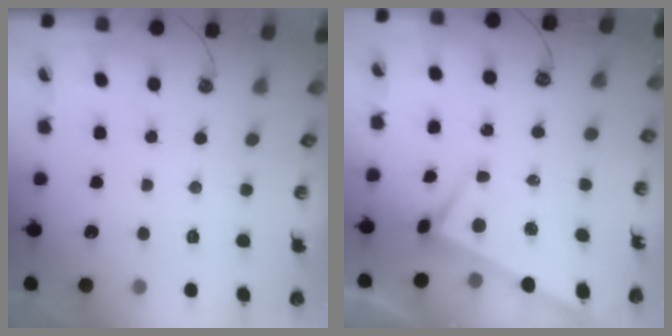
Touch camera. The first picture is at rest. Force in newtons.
{"total": 2.9, "press": 2.8, "slide": 0.9}